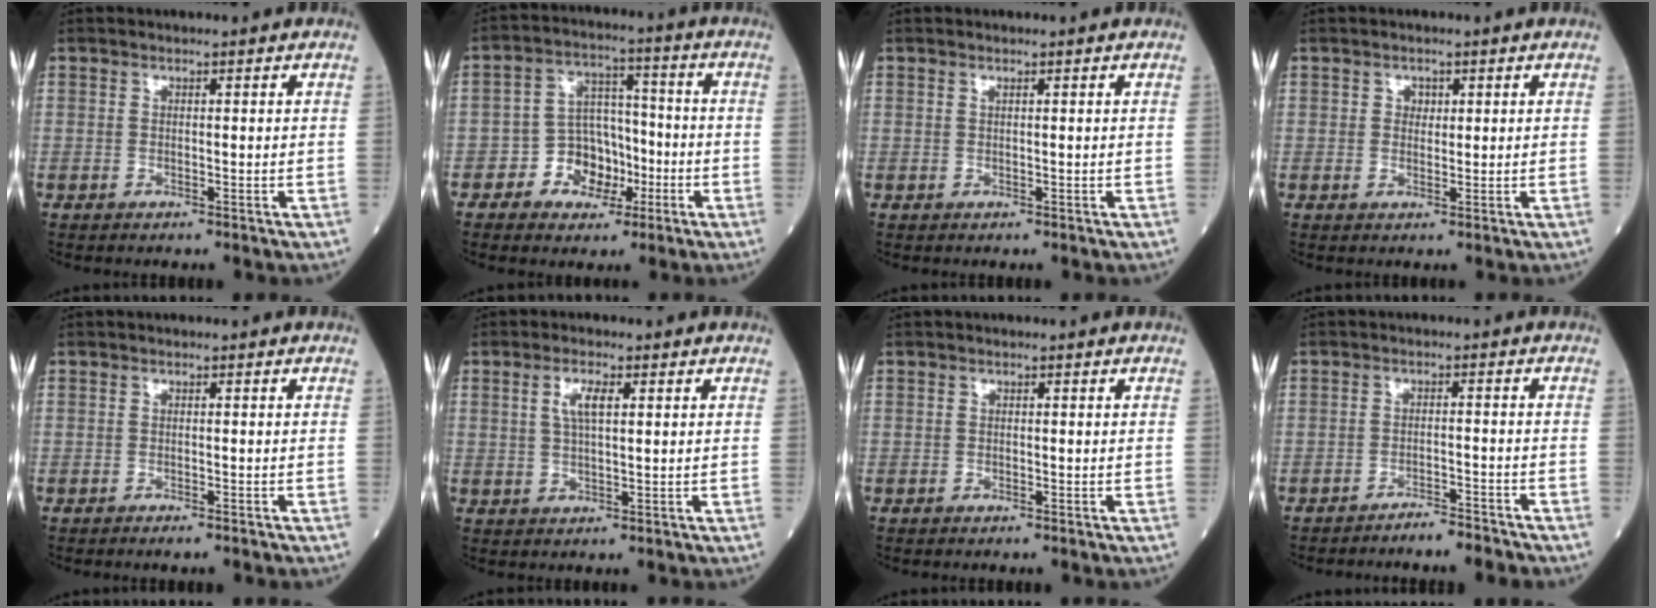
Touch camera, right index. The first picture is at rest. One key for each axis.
{"total": 7.9, "fx": -3.1, "fy": 6.0, "fz": 4.1, "tx": -0.070, "ty": 0.027, "tz": -0.050}
{"total": 0.0}
{"total": 1.4, "fx": 0.5, "fy": 1.1, "fz": 0.6, "tx": -0.009, "ty": 0.000, "tz": 0.008}
{"total": 1.5, "fx": -1.3, "fy": 0.1, "fz": 0.8, "tx": -0.014, "ty": -0.003, "tz": -0.015}
{"total": 3.6, "fx": 1.2, "fy": 0.9, "fz": 3.3, "tx": -0.070, "ty": 0.004, "tz": 0.026}
{"total": 0.0}
{"total": 3.6, "fx": -3.5, "fy": 0.0, "fz": 0.9, "tx": -0.011, "ty": -0.005, "tz": -0.055}